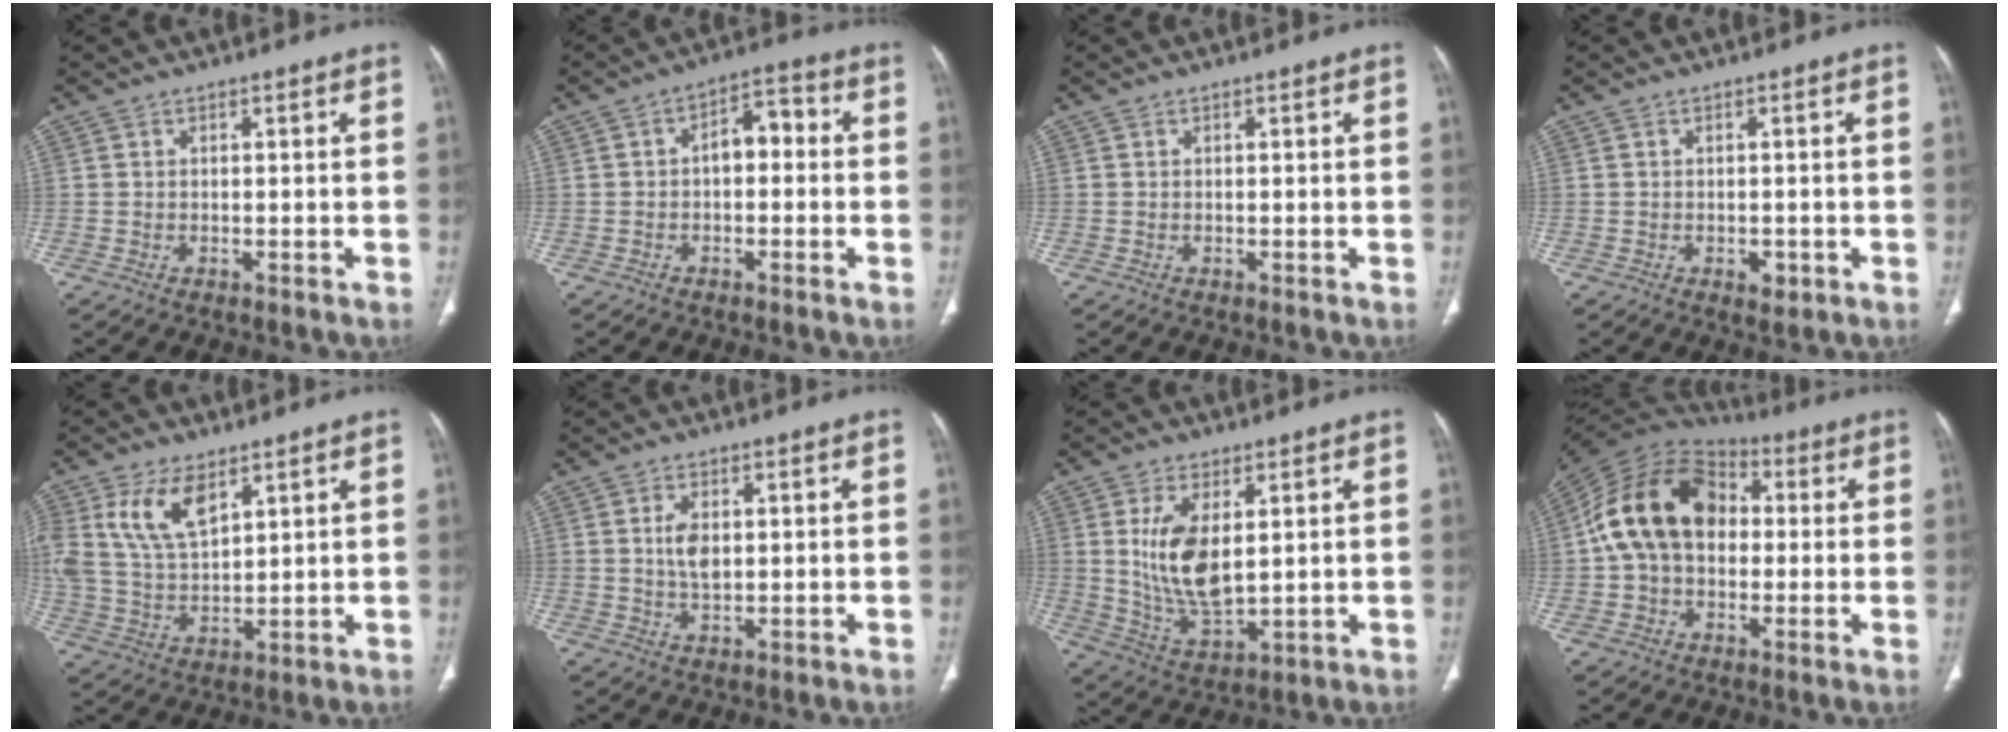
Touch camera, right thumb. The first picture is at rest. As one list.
[{"total": 6.1, "force": [-0.2, 3.8, 4.8], "torque": [-0.054, 0.028, -0.016]}, {"total": 0.0}, {"total": 2.3, "force": [-0.8, 1.5, 1.6], "torque": [-0.013, 0.001, -0.006]}, {"total": 11.6, "force": [5.7, 6.1, 8.1], "torque": [-0.156, -0.016, 0.120]}, {"total": 4.7, "force": [0.7, 2.7, 3.8], "torque": [-0.069, -0.003, 0.016]}, {"total": 12.0, "force": [2.3, 6.0, 10.1], "torque": [-0.187, -0.023, 0.058]}, {"total": 17.9, "force": [1.4, 12.7, 12.6], "torque": [-0.213, 0.038, 0.014]}]